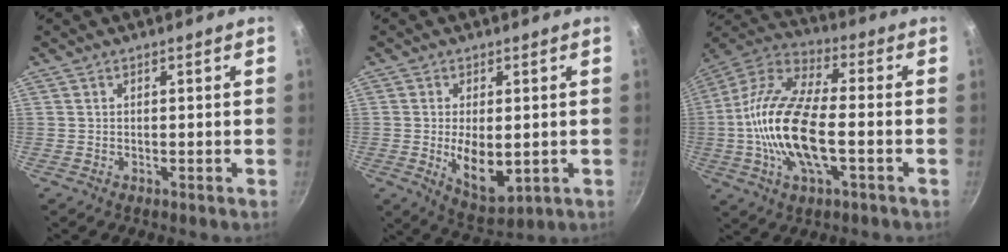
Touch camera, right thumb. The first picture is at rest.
{"total": 8.9, "force": [-0.8, 4.6, 7.5], "torque": [-0.116, -0.013, 0.004]}
{"total": 18.9, "force": [-3.1, 7.8, 16.9], "torque": [-0.325, 0.031, -0.077]}